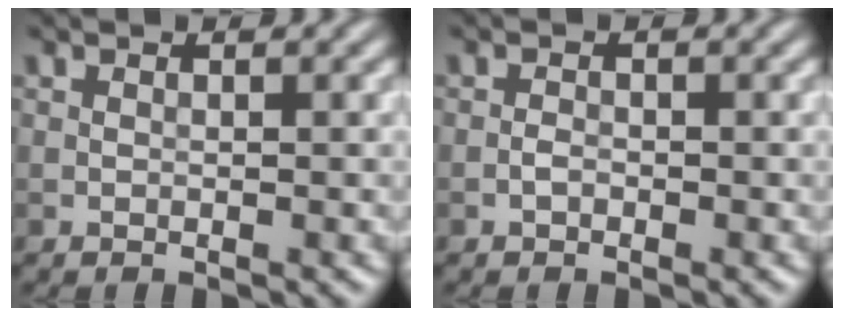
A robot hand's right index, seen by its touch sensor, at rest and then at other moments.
{"total": 0.7, "force": [-0.4, 0.5, 0.4], "torque": [-0.007, 0.000, -0.009]}